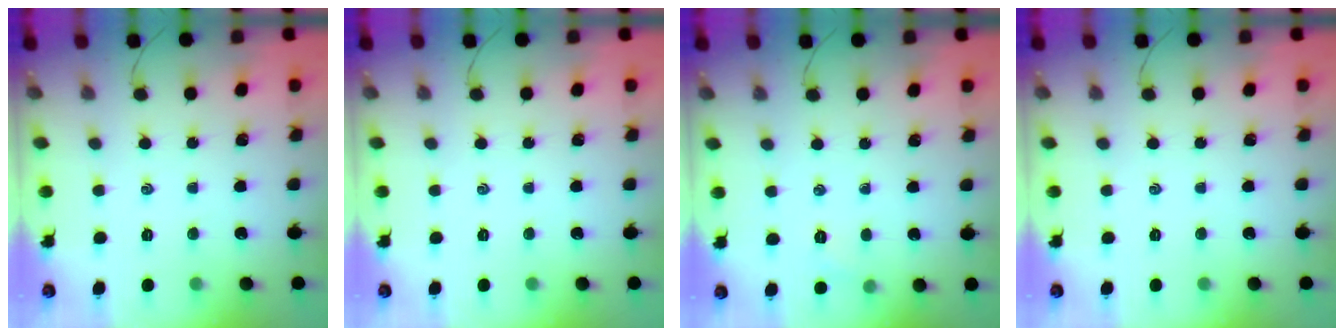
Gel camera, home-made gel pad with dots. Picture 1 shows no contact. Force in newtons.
{"total": 0.0}
{"total": 3.9, "press": 3.8, "slide": 1.1}
{"total": 0.0}